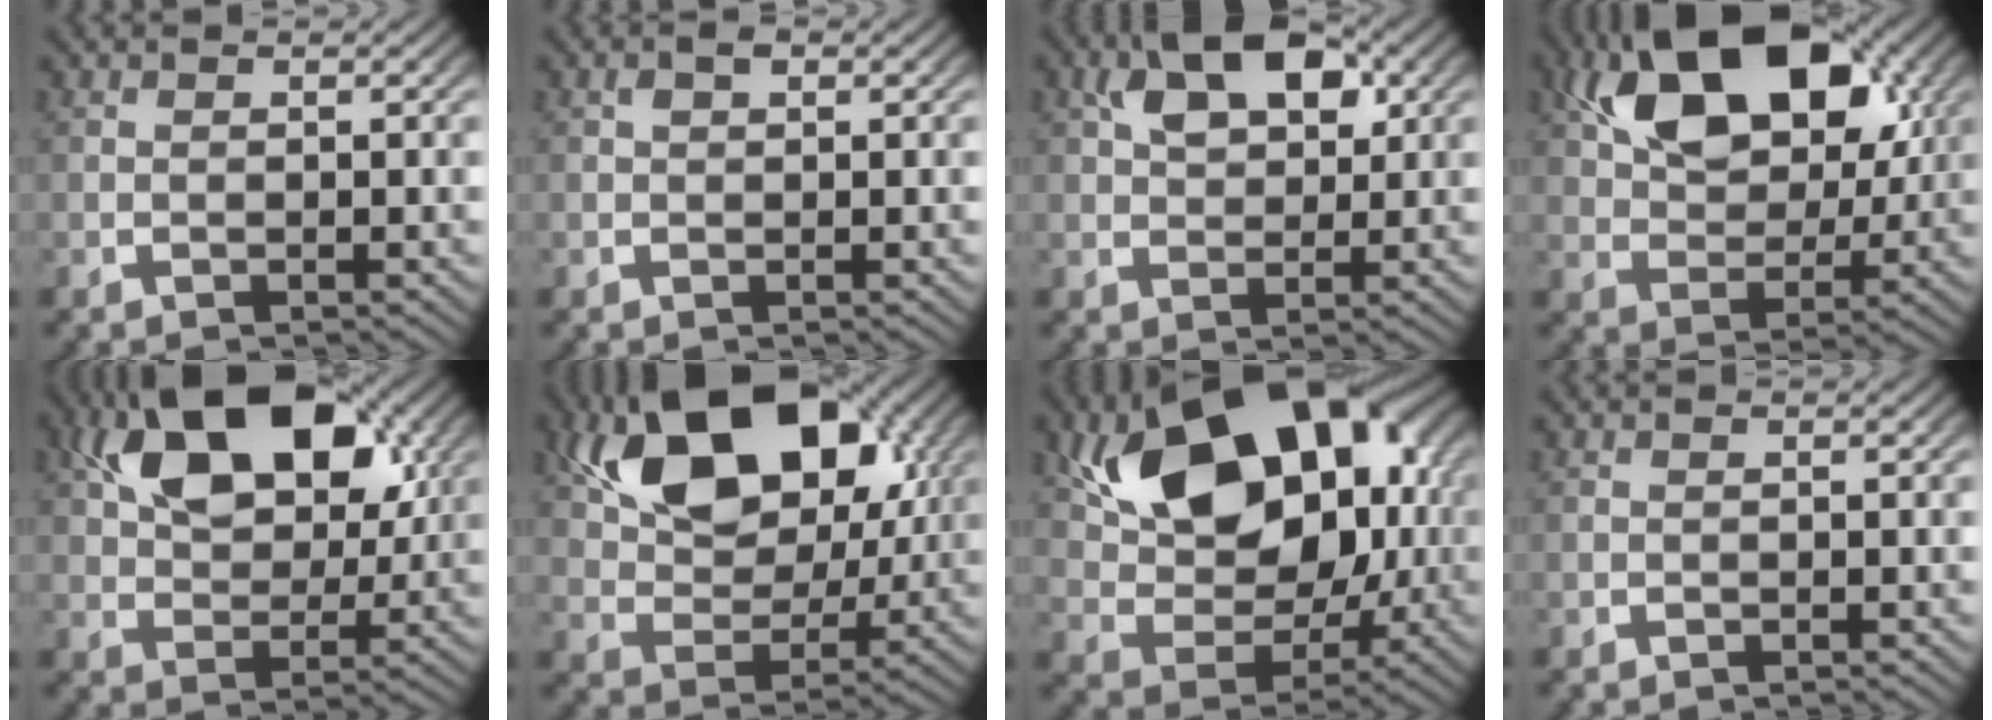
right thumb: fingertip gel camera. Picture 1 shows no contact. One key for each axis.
{"total": 1.1, "fx": 0.6, "fy": 0.6, "fz": 0.7, "tx": -0.011, "ty": 0.002, "tz": 0.012}
{"total": 6.1, "fx": 2.7, "fy": 3.4, "fz": 4.3, "tx": -0.060, "ty": 0.008, "tz": 0.048}
{"total": 12.9, "fx": 4.4, "fy": 7.6, "fz": 9.3, "tx": -0.168, "ty": 0.001, "tz": 0.076}
{"total": 11.6, "fx": 4.1, "fy": 6.8, "fz": 8.5, "tx": -0.148, "ty": 0.001, "tz": 0.072}
{"total": 15.0, "fx": 4.6, "fy": 8.9, "fz": 11.1, "tx": -0.201, "ty": -0.001, "tz": 0.078}
{"total": 18.4, "fx": 3.6, "fy": 11.8, "fz": 13.7, "tx": -0.251, "ty": -0.013, "tz": 0.061}
{"total": 0.0}